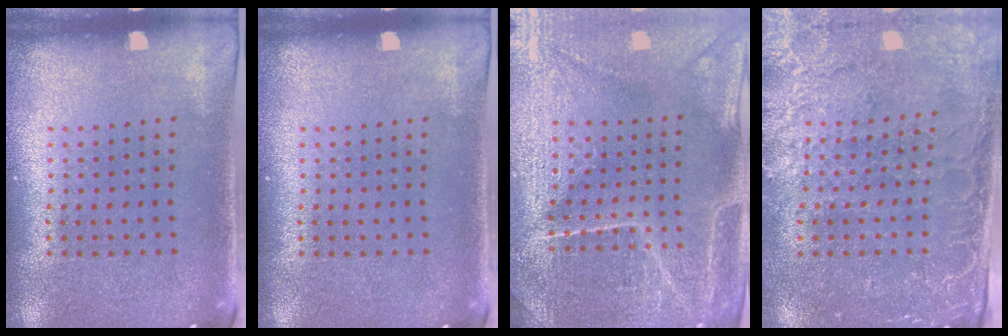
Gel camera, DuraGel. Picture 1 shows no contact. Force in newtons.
{"total": 0.0}
{"total": 4.3, "press": 4.2, "slide": 1.0}
{"total": 3.2, "press": 2.9, "slide": 1.2}